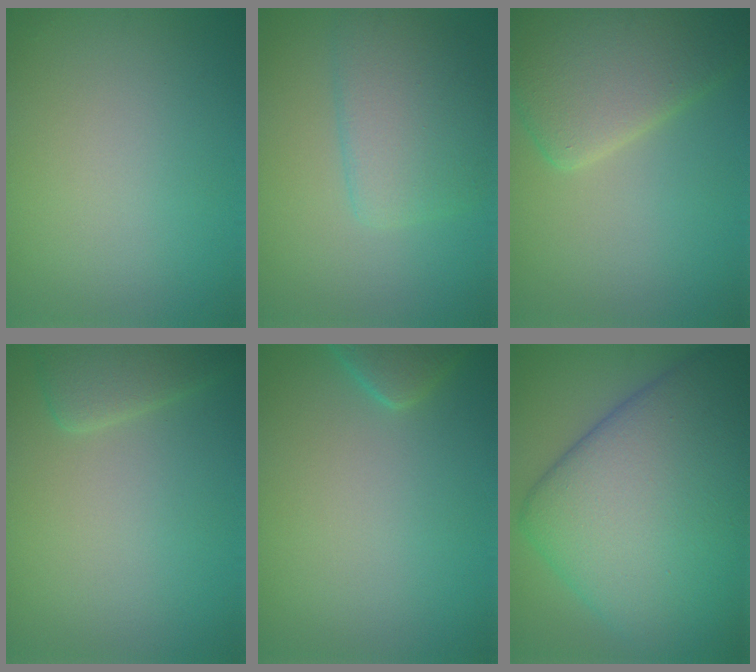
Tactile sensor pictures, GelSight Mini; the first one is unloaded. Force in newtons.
{"total": 4.6, "press": 4.6, "slide": 0.2}
{"total": 7.4, "press": 7.4, "slide": 0.4}
{"total": 2.9, "press": 2.9, "slide": 0.3}
{"total": 2.5, "press": 2.5, "slide": 0.2}
{"total": 16.5, "press": 16.5, "slide": 0.2}